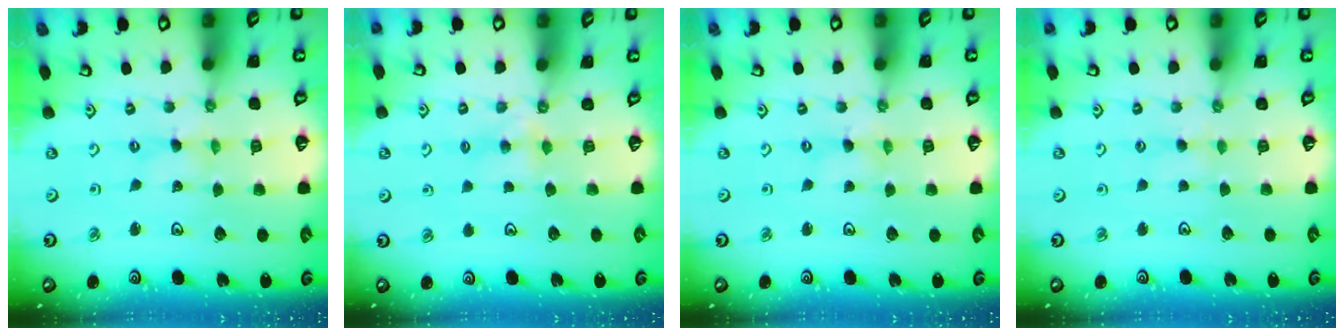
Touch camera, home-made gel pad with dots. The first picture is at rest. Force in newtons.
{"total": 4.0, "press": 3.9, "slide": 0.6}
{"total": 0.0}
{"total": 1.8, "press": 1.8, "slide": 0.3}